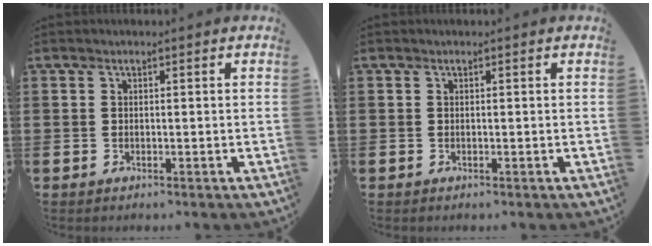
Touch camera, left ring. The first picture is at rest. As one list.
[{"total": 0.0}]